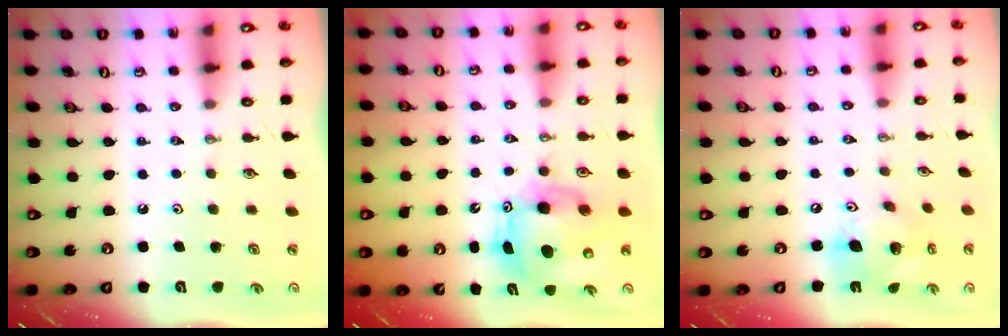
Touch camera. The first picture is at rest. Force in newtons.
{"total": 9.4, "press": 9.2, "slide": 1.8}
{"total": 16.2, "press": 15.8, "slide": 3.4}